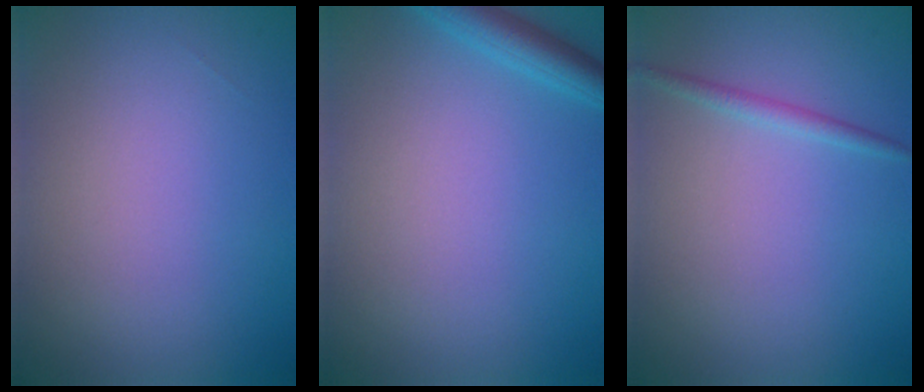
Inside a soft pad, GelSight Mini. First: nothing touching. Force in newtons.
{"total": 2.5, "press": 2.5, "slide": 0.1}
{"total": 1.2, "press": 1.2, "slide": 0.1}